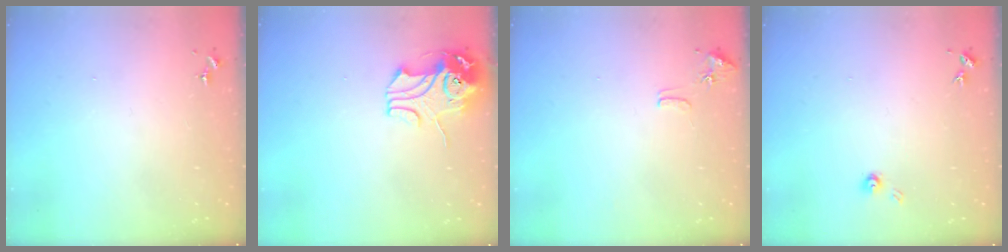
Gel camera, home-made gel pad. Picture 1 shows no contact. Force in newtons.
{"total": 10.6, "press": 10.4, "slide": 1.7}
{"total": 8.1, "press": 8.1, "slide": 0.7}
{"total": 3.8, "press": 3.7, "slide": 0.2}